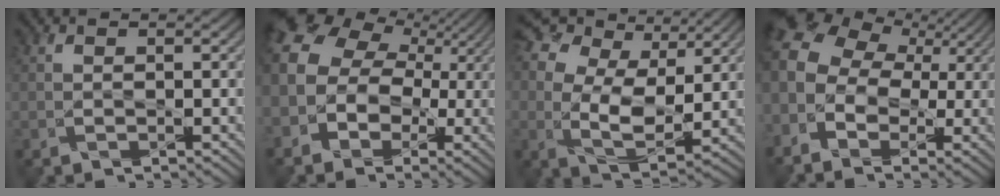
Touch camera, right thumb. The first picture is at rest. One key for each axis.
{"total": 12.3, "fx": 1.2, "fy": 9.9, "fz": 7.2, "tx": -0.180, "ty": 0.011, "tz": 0.015}
{"total": 11.9, "fx": 4.8, "fy": 7.1, "fz": 8.2, "tx": -0.193, "ty": 0.017, "tz": 0.083}
{"total": 11.5, "fx": 1.8, "fy": 8.3, "fz": 7.7, "tx": -0.197, "ty": 0.014, "tz": 0.043}